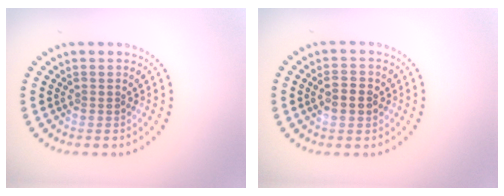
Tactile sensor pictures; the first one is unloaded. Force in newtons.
{"total": 2.2, "press": 2.1, "slide": 0.1}